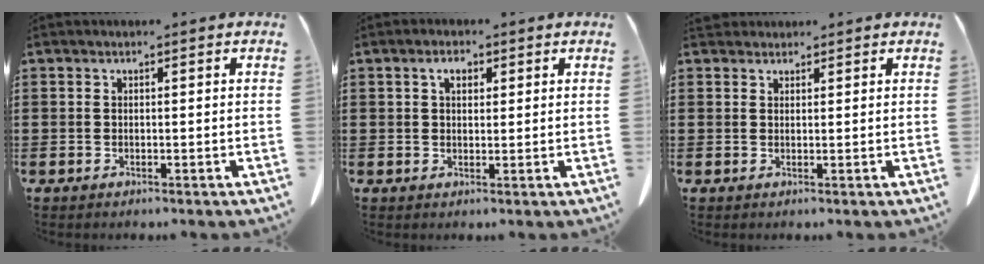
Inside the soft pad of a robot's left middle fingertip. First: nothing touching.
{"total": 2.6, "force": [1.2, 1.4, 1.8], "torque": [-0.024, 0.002, 0.017]}
{"total": 1.6, "force": [1.5, 0.6, 0.1], "torque": [-0.007, 0.003, 0.030]}